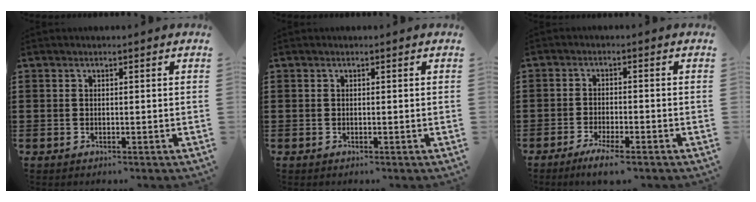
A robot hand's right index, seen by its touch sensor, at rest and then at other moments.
{"total": 0.0}
{"total": 3.0, "force": [-2.6, 0.0, 1.6], "torque": [-0.034, -0.002, -0.050]}